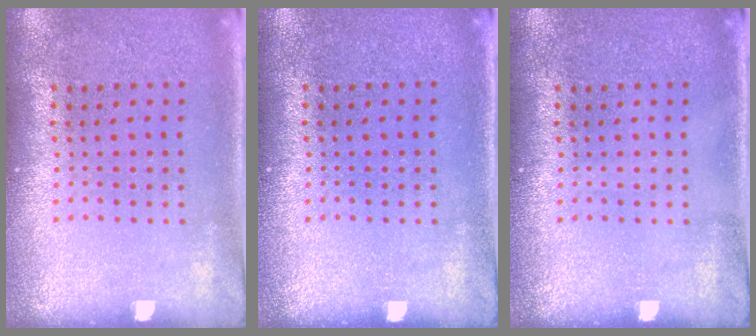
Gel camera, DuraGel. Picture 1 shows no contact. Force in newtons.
{"total": 0.0}
{"total": 0.0}